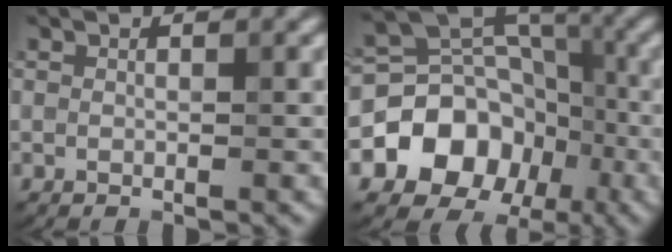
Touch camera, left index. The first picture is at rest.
{"total": 9.7, "force": [-3.5, 7.7, 4.7], "torque": [-0.083, 0.012, -0.074]}